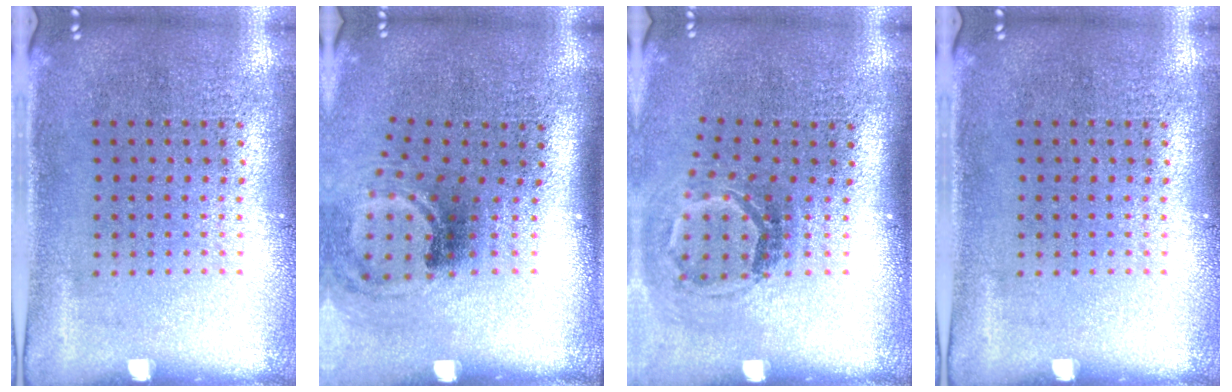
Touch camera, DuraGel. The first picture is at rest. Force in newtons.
{"total": 2.0, "press": 1.3, "slide": 1.5}
{"total": 1.8, "press": 1.2, "slide": 1.4}
{"total": 0.0}